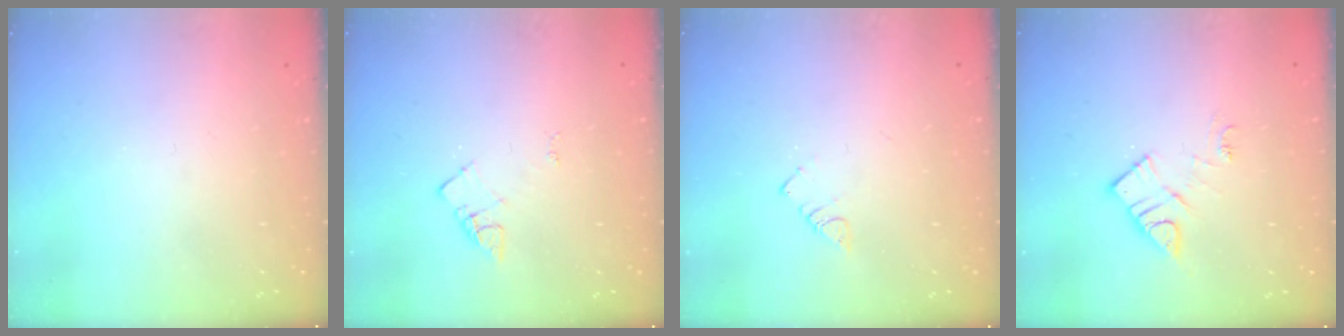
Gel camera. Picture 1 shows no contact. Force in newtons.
{"total": 5.1, "press": 5.1, "slide": 0.8}
{"total": 2.4, "press": 2.4, "slide": 0.4}
{"total": 8.8, "press": 8.8, "slide": 0.2}